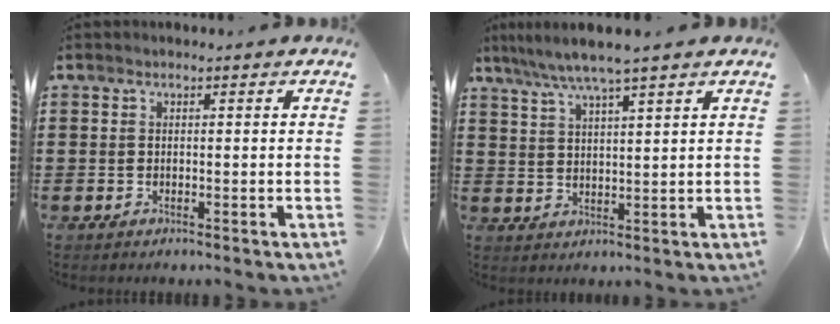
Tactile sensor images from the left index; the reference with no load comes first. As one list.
[{"total": 4.8, "force": [3.9, -0.4, 2.7], "torque": [-0.064, -0.014, 0.068]}]